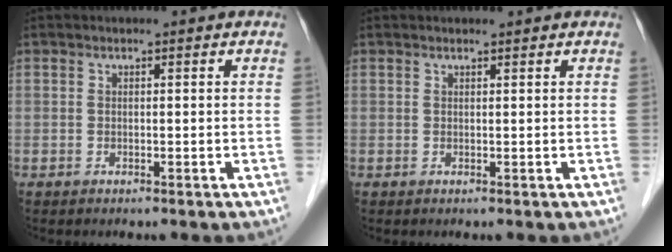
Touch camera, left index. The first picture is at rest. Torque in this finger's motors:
{"motor_torque": [0.18, -0.15, 0.04, 0.01]}